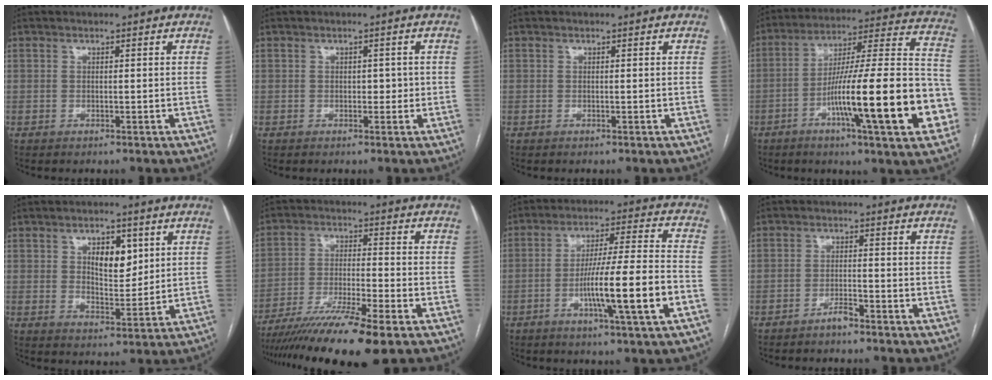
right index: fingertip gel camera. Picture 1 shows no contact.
{"total": 1.6, "force": [-0.1, 1.1, 1.1], "torque": [-0.010, 0.008, -0.002]}
{"total": 0.0}
{"total": 23.9, "force": [-8.0, 1.8, 22.5], "torque": [-0.291, 0.007, -0.123]}
{"total": 6.7, "force": [2.5, 3.3, 5.3], "torque": [-0.081, 0.001, 0.047]}
{"total": 13.4, "force": [-9.8, -0.6, 9.1], "torque": [-0.162, -0.033, -0.165]}
{"total": 13.8, "force": [-4.5, -0.3, 13.1], "torque": [-0.224, -0.001, -0.077]}
{"total": 2.2, "force": [-1.8, 0.3, 1.2], "torque": [-0.021, 0.001, -0.032]}